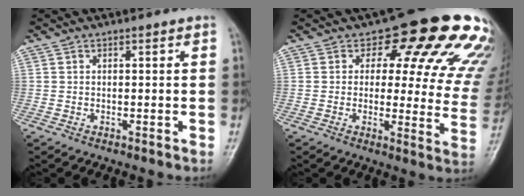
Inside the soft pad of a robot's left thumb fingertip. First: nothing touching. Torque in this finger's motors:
{"motor_torque": [0.85, 0.89, 1.13, -1.64, 0.04]}